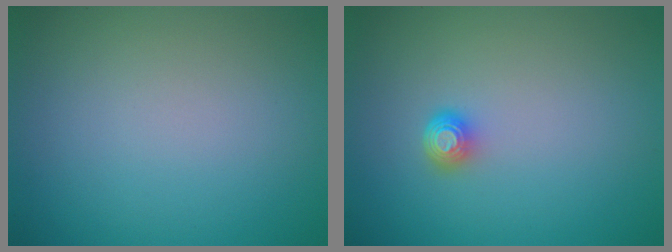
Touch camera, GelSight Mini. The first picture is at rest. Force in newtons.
{"total": 1.5, "press": 1.1, "slide": 1.1}